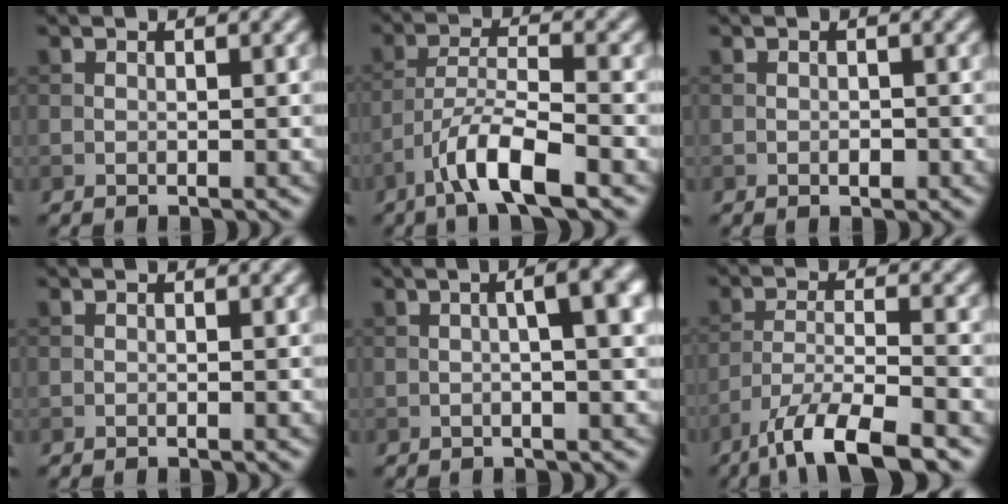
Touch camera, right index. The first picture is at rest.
{"total": 6.3, "force": [-3.9, 1.4, 4.7], "torque": [-0.085, 0.004, -0.077]}
{"total": 0.9, "force": [-0.4, 0.5, 0.7], "torque": [-0.008, 0.001, -0.006]}
{"total": 0.0}
{"total": 5.8, "force": [0.7, 1.6, 5.5], "torque": [-0.068, 0.016, 0.005]}
{"total": 7.9, "force": [-5.7, 1.8, 5.2], "torque": [-0.090, -0.004, -0.106]}